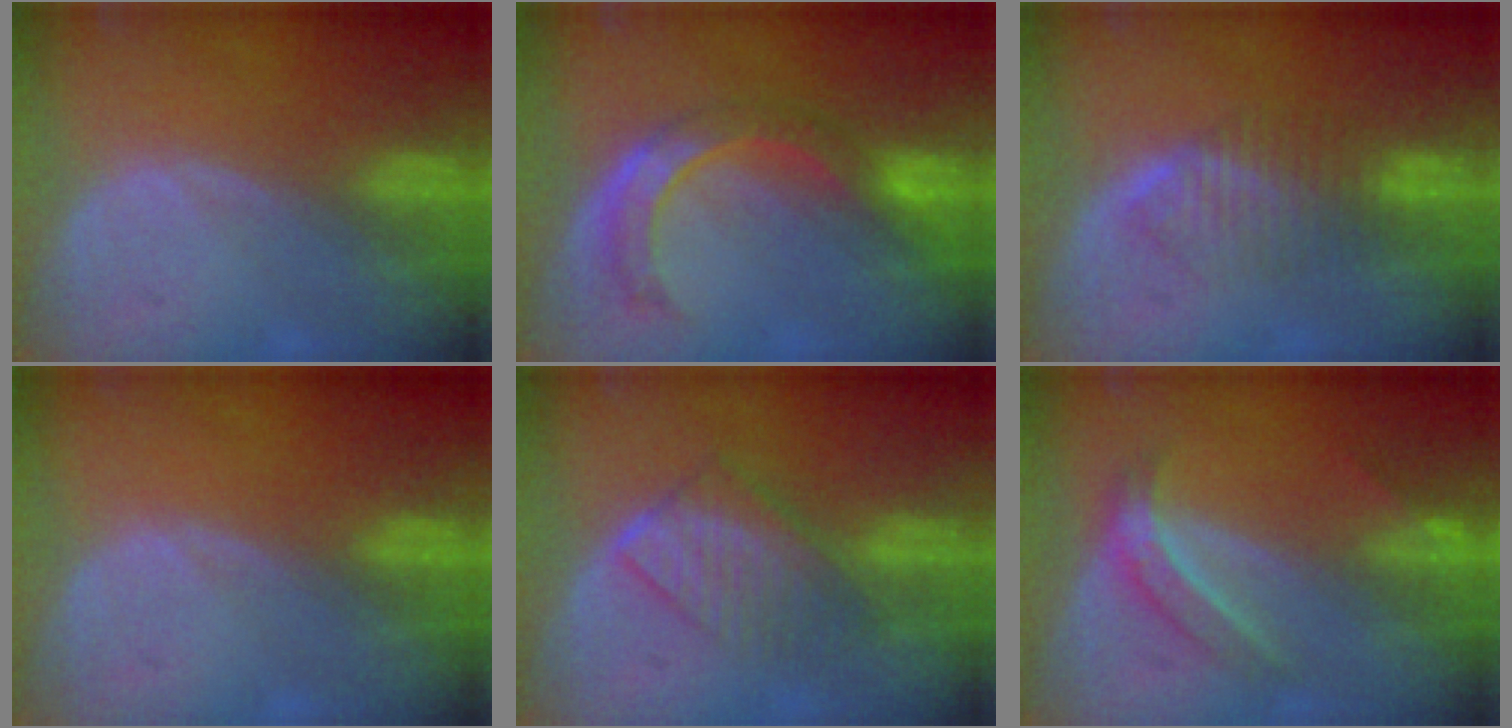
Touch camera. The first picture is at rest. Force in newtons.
{"total": 7.2, "press": 6.9, "slide": 2.2}
{"total": 4.8, "press": 4.7, "slide": 1.0}
{"total": 0.0}
{"total": 6.6, "press": 6.3, "slide": 1.9}
{"total": 5.0, "press": 4.6, "slide": 2.0}